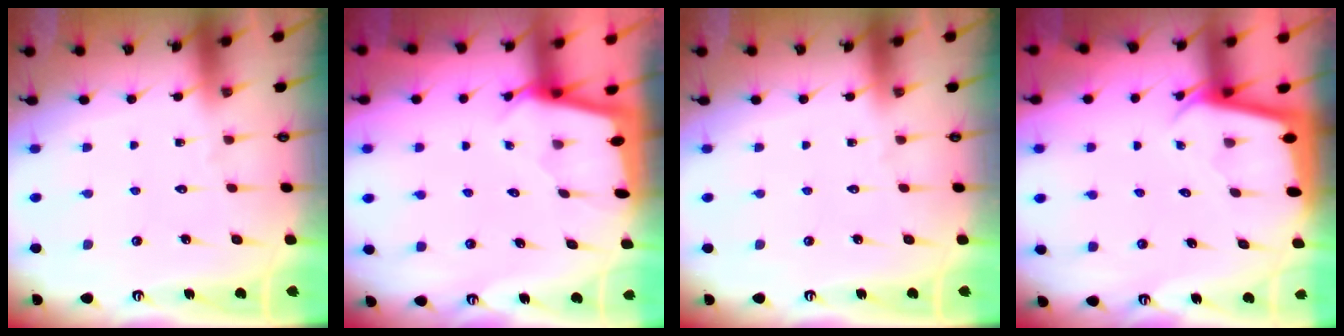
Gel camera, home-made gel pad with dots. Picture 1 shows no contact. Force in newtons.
{"total": 1.6, "press": 1.6, "slide": 0.2}
{"total": 0.0}
{"total": 2.2, "press": 2.2, "slide": 0.1}